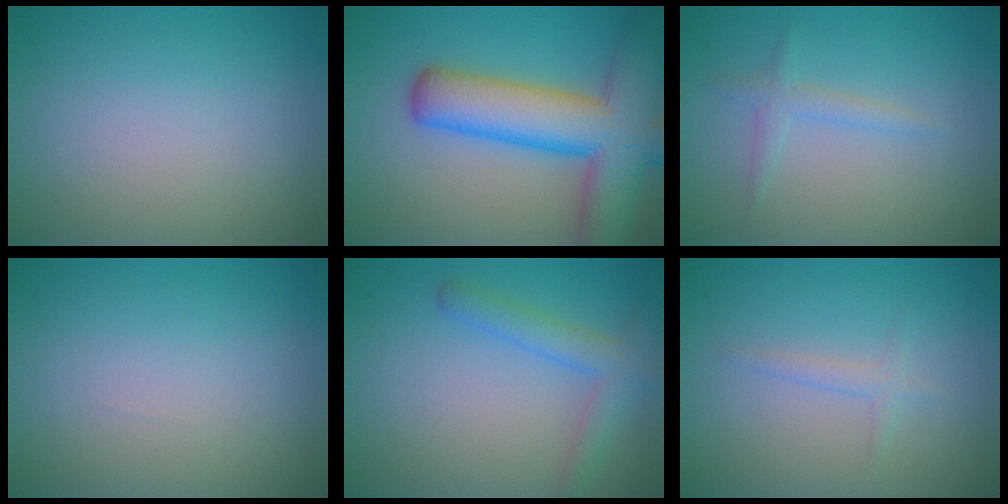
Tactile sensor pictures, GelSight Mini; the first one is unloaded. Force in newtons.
{"total": 11.1, "press": 11.1, "slide": 0.7}
{"total": 1.5, "press": 1.5, "slide": 0.1}
{"total": 0.0}
{"total": 2.7, "press": 2.7, "slide": 0.1}
{"total": 1.2, "press": 1.2, "slide": 0.1}